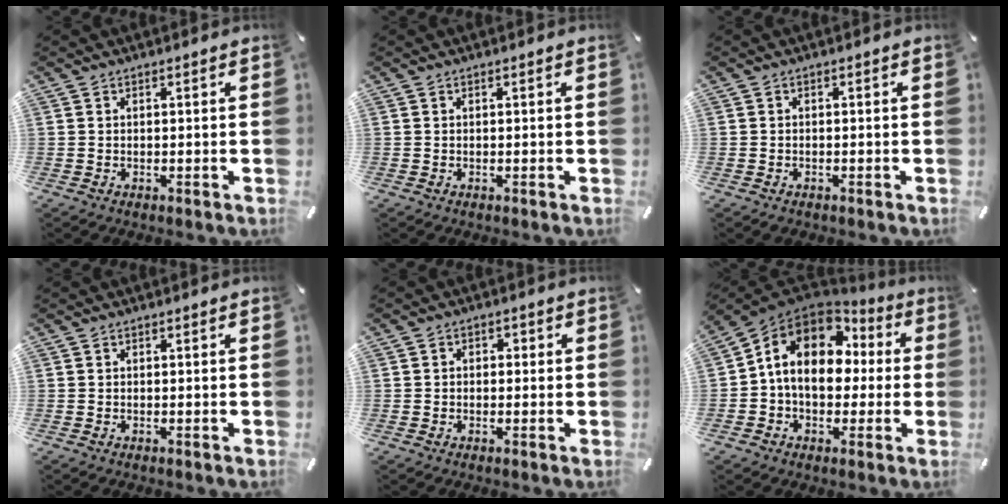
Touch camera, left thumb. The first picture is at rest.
{"total": 0.0}
{"total": 0.7, "force": [-0.5, 0.4, 0.2], "torque": [-0.002, 0.002, -0.012]}
{"total": 0.0}
{"total": 1.9, "force": [-0.8, 1.5, 0.7], "torque": [-0.012, 0.012, -0.019]}
{"total": 13.3, "force": [2.1, 10.4, 8.1], "torque": [-0.153, -0.002, 0.041]}